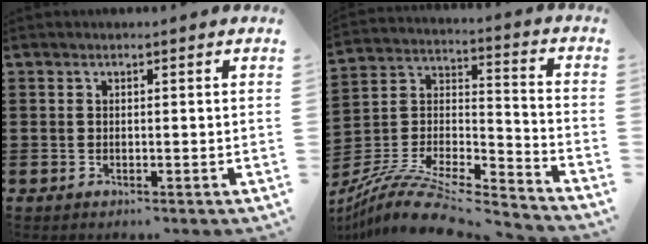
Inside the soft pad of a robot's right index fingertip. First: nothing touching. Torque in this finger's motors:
{"motor_torque": [-1.18, 0.96, 0.08, 0.04]}